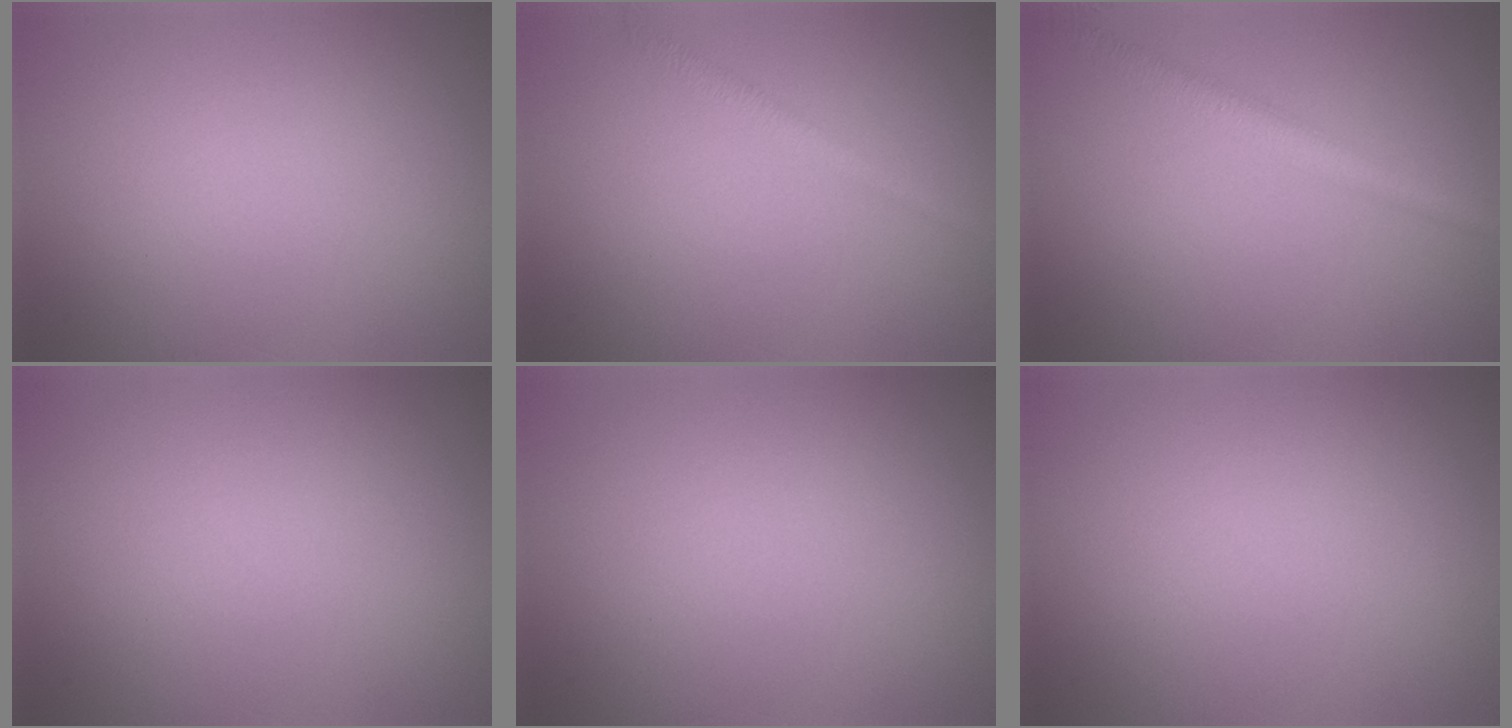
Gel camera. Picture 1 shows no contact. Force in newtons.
{"total": 1.3, "press": 1.3, "slide": 0.1}
{"total": 2.8, "press": 2.8, "slide": 0.1}
{"total": 0.0}
{"total": 0.0}
{"total": 0.0}